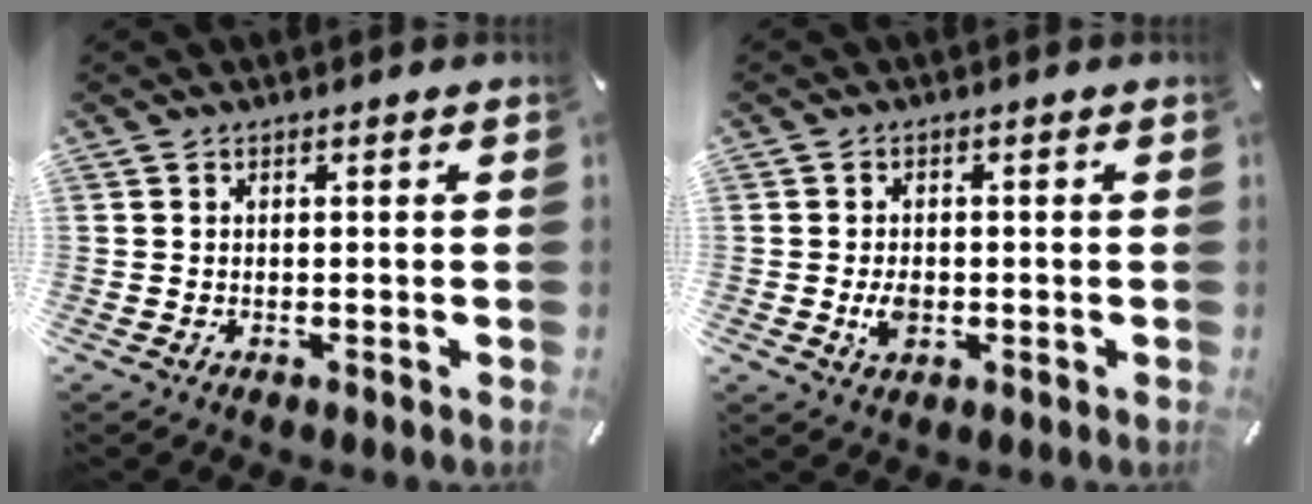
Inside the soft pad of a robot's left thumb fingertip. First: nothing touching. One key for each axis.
{"total": 3.7, "fx": -0.6, "fy": 2.7, "fz": 2.5, "tx": -0.050, "ty": -0.005, "tz": -0.015}